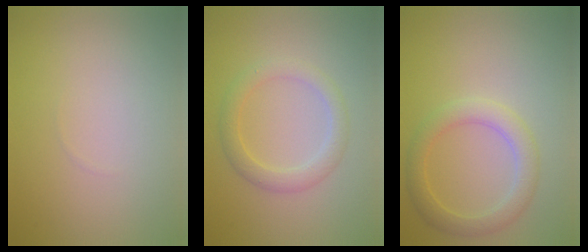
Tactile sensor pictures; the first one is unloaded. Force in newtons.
{"total": 2.7, "press": 2.6, "slide": 0.1}
{"total": 3.2, "press": 3.2, "slide": 0.2}